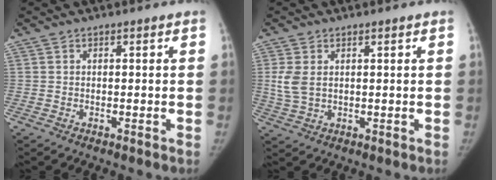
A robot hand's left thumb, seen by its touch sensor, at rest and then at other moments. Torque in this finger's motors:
{"motor_torque": [0.09, 0.08, 0.18, -0.22, 0.07]}